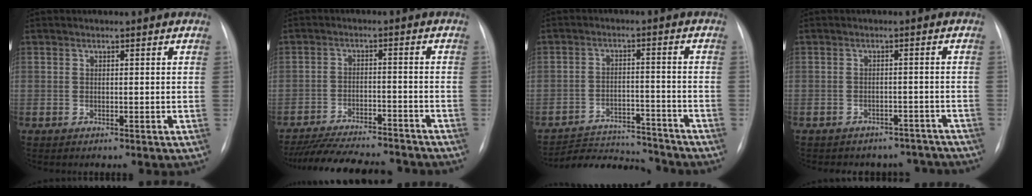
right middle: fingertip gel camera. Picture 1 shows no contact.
{"total": 17.3, "force": [-15.7, 3.0, 6.6], "torque": [-0.138, -0.015, -0.226]}
{"total": 11.8, "force": [-11.7, 1.8, 0.9], "torque": [-0.011, 0.008, -0.174]}
{"total": 10.5, "force": [-9.4, 4.6, 1.2], "torque": [-0.011, 0.021, -0.094]}